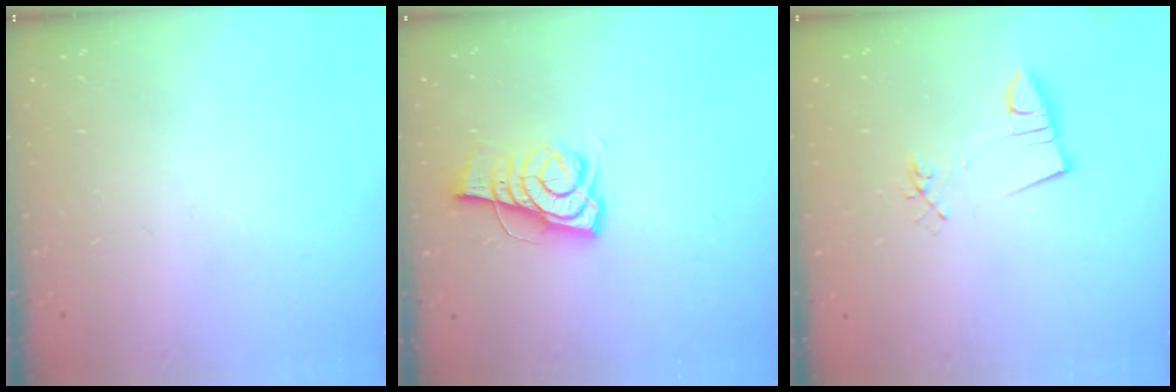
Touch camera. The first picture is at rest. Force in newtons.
{"total": 7.9, "press": 7.8, "slide": 0.7}
{"total": 3.4, "press": 2.1, "slide": 2.7}